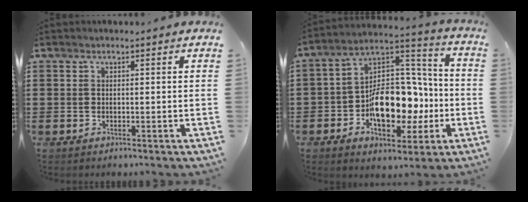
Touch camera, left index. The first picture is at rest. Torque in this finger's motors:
{"motor_torque": [0.96, 0.24, 1.05, 0.21]}